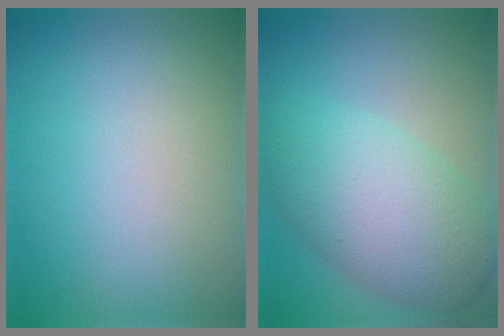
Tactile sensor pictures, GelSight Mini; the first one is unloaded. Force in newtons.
{"total": 7.7, "press": 7.7, "slide": 0.3}